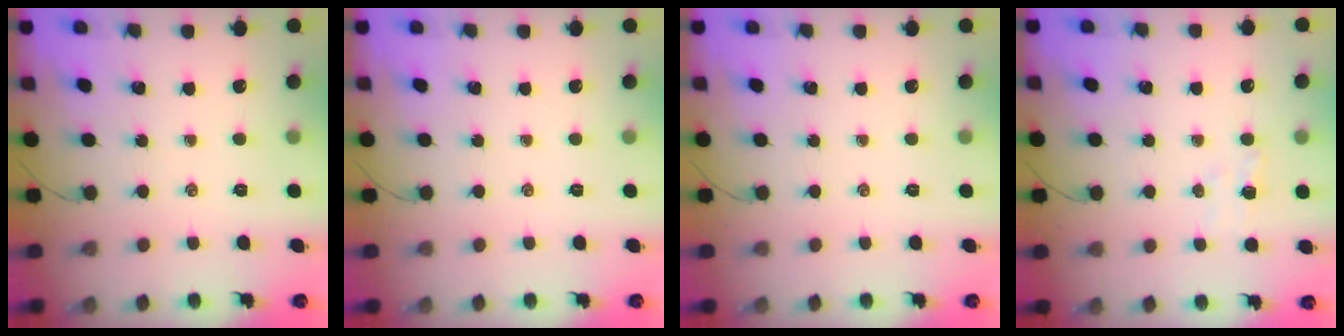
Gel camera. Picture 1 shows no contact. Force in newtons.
{"total": 0.0}
{"total": 0.0}
{"total": 3.3, "press": 3.1, "slide": 1.2}